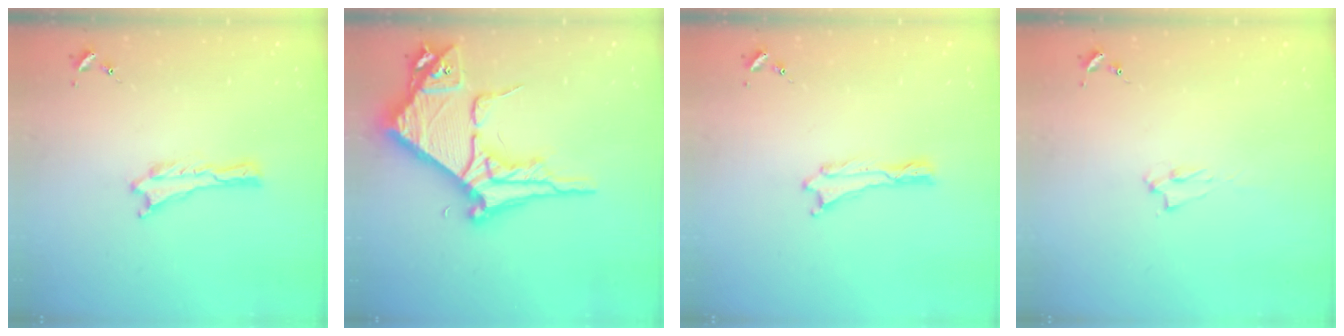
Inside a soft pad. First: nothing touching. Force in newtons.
{"total": 10.5, "press": 10.4, "slide": 1.2}
{"total": 0.0}
{"total": 1.4, "press": 1.3, "slide": 0.3}